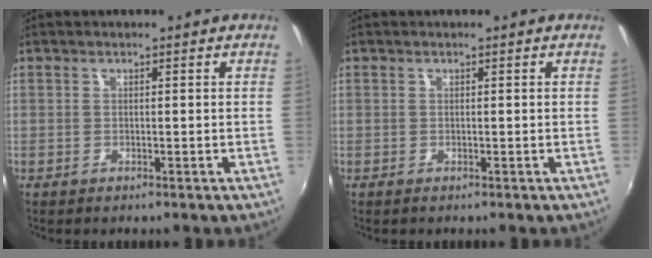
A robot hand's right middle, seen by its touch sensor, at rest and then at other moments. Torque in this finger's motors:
{"motor_torque": [-0.10, 0.10, -0.01, 0.00]}